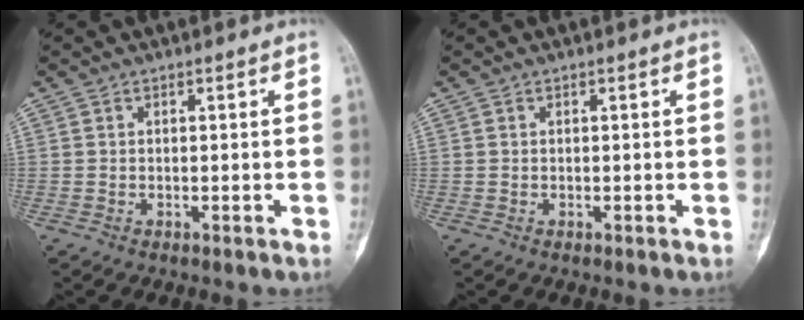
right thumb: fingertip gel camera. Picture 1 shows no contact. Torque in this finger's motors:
{"motor_torque": [0.06, -0.22, -0.02, 0.11, 0.00]}